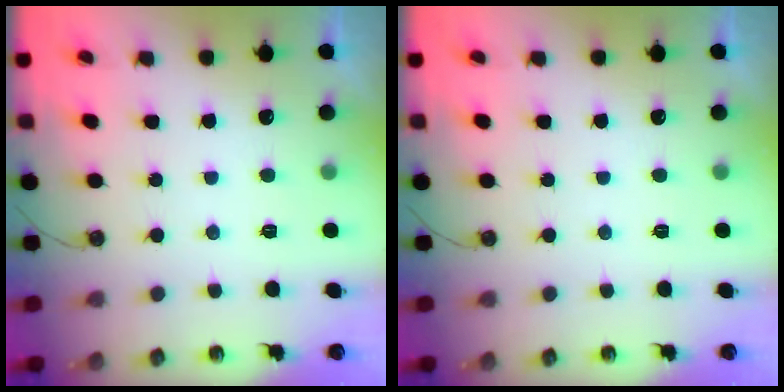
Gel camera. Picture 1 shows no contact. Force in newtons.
{"total": 0.0}